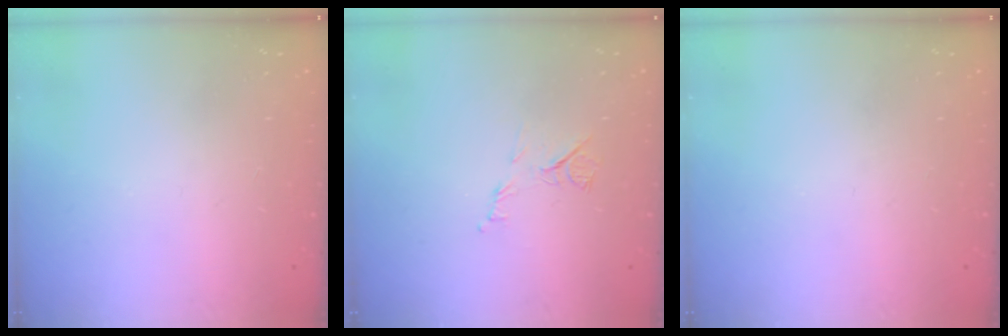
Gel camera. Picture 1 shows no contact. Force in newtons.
{"total": 6.6, "press": 6.5, "slide": 0.9}
{"total": 0.0}